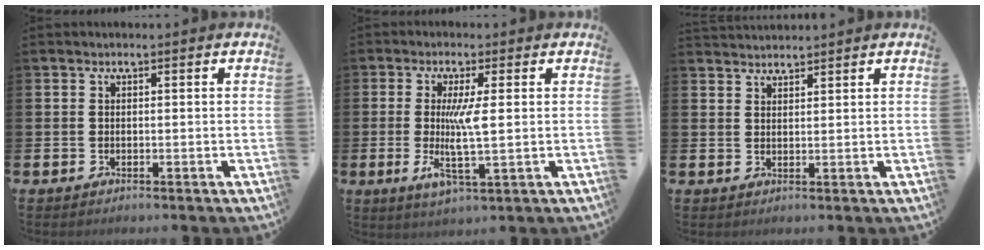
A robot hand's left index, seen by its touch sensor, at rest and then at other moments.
{"total": 5.7, "force": [0.2, 0.6, 5.7], "torque": [-0.115, -0.006, 0.000]}
{"total": 2.4, "force": [2.3, 0.3, -0.1], "torque": [0.005, -0.010, 0.042]}